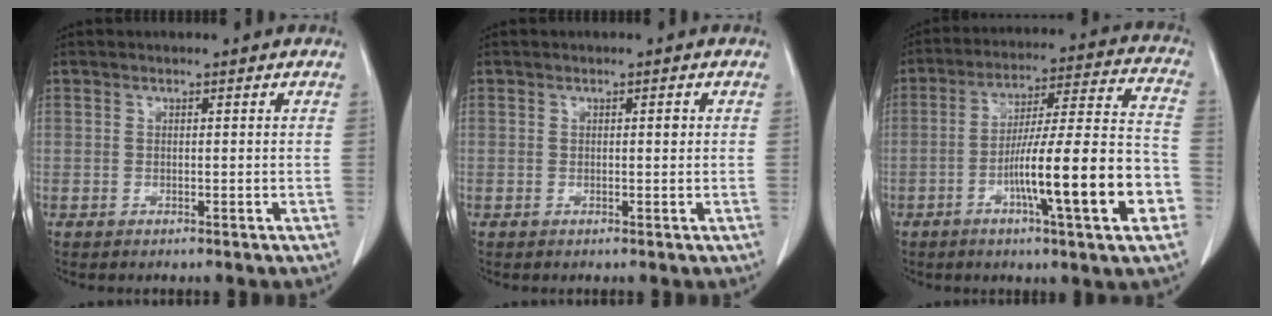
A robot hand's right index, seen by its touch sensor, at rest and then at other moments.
{"total": 0.8, "force": [0.2, 0.3, 0.7], "torque": [-0.011, 0.001, 0.003]}
{"total": 17.9, "force": [-5.9, 0.9, 16.9], "torque": [-0.250, 0.008, -0.091]}